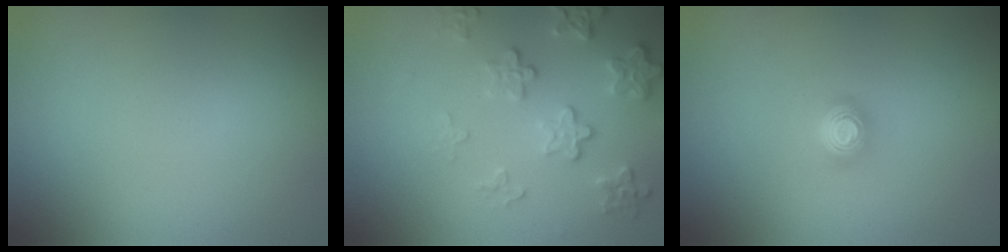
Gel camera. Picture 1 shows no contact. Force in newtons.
{"total": 4.1, "press": 3.1, "slide": 2.7}
{"total": 2.0, "press": 1.3, "slide": 1.5}